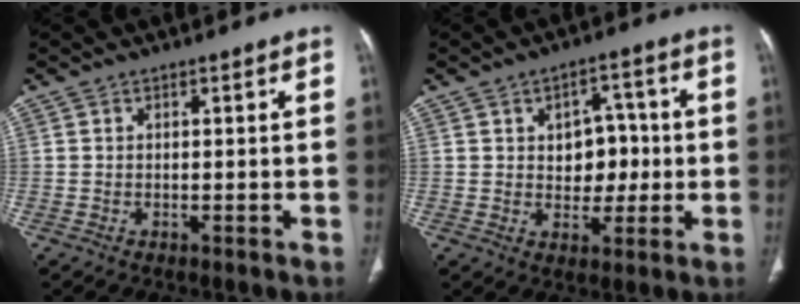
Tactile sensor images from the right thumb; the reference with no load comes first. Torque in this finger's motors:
{"motor_torque": [-0.27, 0.35, 0.58, 0.17, 0.05]}